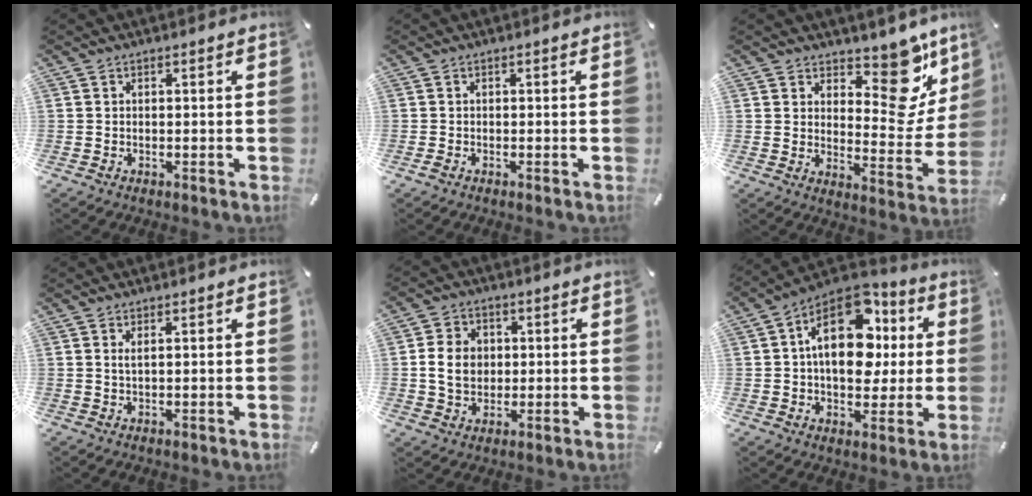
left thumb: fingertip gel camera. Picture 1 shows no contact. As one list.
[{"total": 0.5, "force": [-0.4, 0.3, 0.3], "torque": [-0.005, -0.002, -0.007]}, {"total": 14.6, "force": [9.6, 7.9, 7.7], "torque": [-0.071, -0.093, 0.164]}, {"total": 1.5, "force": [0.7, 0.3, 1.3], "torque": [-0.027, 0.001, 0.011]}, {"total": 7.7, "force": [0.4, 6.6, 4.0], "torque": [-0.083, 0.007, 0.005]}, {"total": 19.5, "force": [4.6, 12.7, 14.0], "torque": [-0.224, -0.019, 0.079]}]